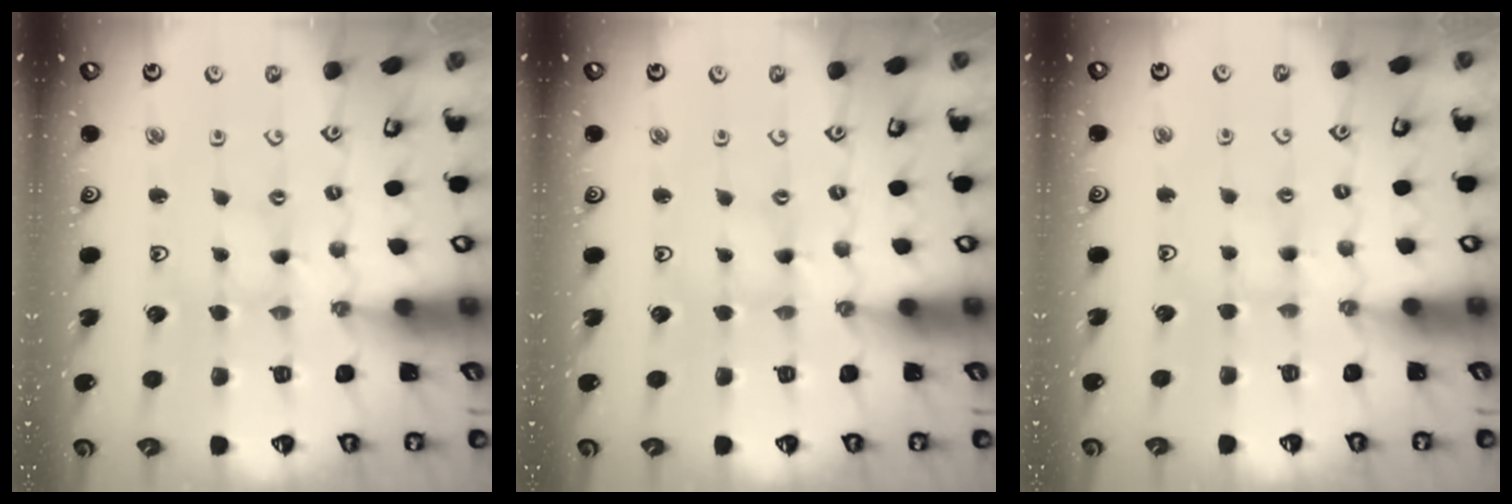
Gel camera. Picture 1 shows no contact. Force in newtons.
{"total": 0.0}
{"total": 2.8, "press": 2.8, "slide": 0.4}